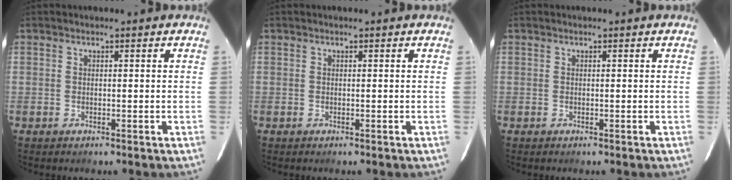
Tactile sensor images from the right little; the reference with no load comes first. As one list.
[{"total": 0.0}, {"total": 0.0}]